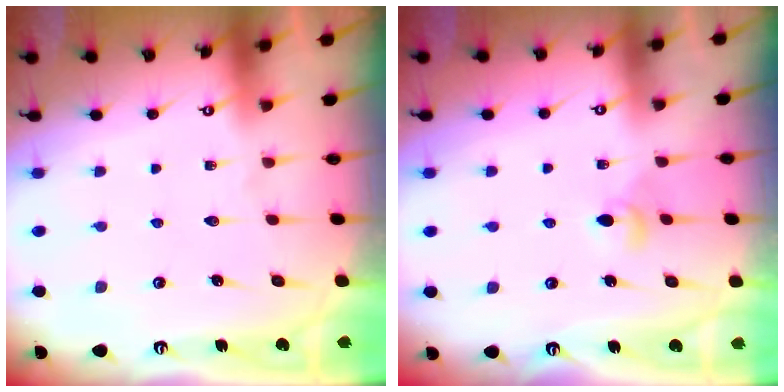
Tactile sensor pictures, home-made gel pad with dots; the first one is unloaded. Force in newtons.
{"total": 3.9, "press": 3.8, "slide": 0.7}